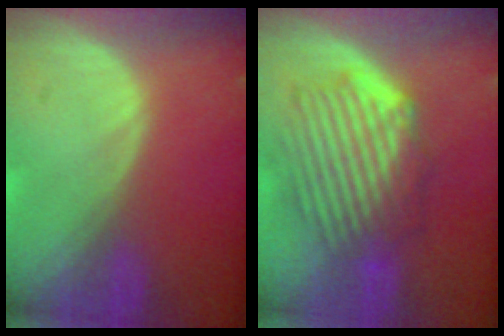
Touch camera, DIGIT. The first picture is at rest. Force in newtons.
{"total": 9.2, "press": 8.3, "slide": 4.0}